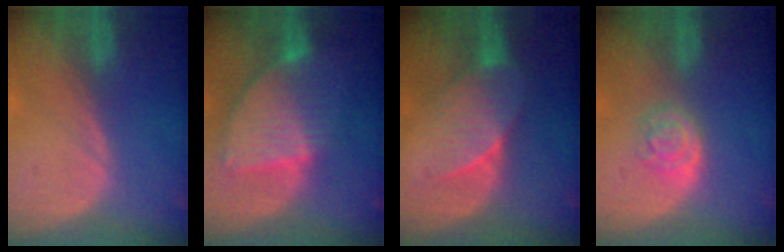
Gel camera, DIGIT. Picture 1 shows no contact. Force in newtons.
{"total": 8.7, "press": 7.5, "slide": 4.4}
{"total": 7.0, "press": 6.6, "slide": 2.3}
{"total": 4.3, "press": 3.8, "slide": 2.0}